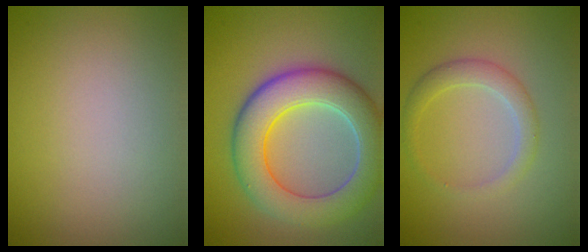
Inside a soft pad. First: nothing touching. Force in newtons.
{"total": 8.3, "press": 8.3, "slide": 0.7}
{"total": 2.1, "press": 2.1, "slide": 0.1}